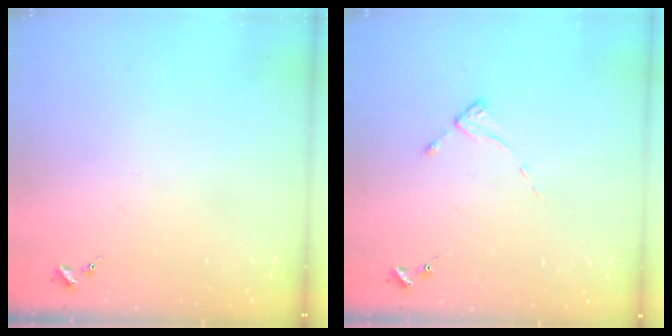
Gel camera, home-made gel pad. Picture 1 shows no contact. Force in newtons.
{"total": 2.6, "press": 2.6, "slide": 0.2}